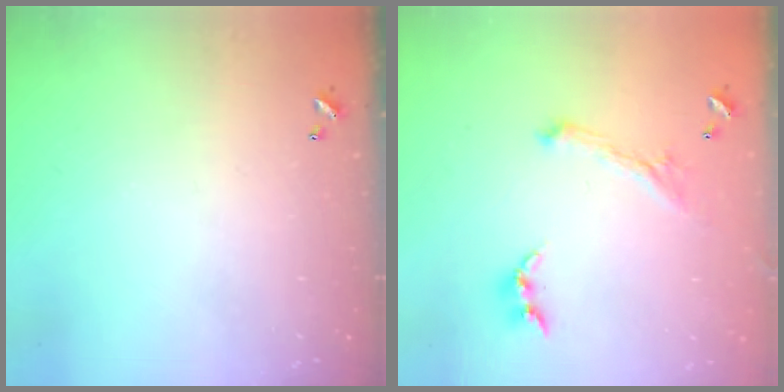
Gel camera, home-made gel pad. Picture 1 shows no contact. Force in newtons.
{"total": 0.0}